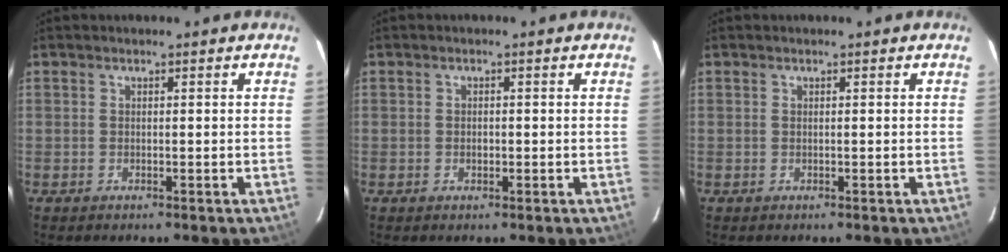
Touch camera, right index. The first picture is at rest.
{"total": 1.1, "force": [-0.2, 1.0, 0.5], "torque": [-0.007, 0.001, -0.002]}
{"total": 0.0}